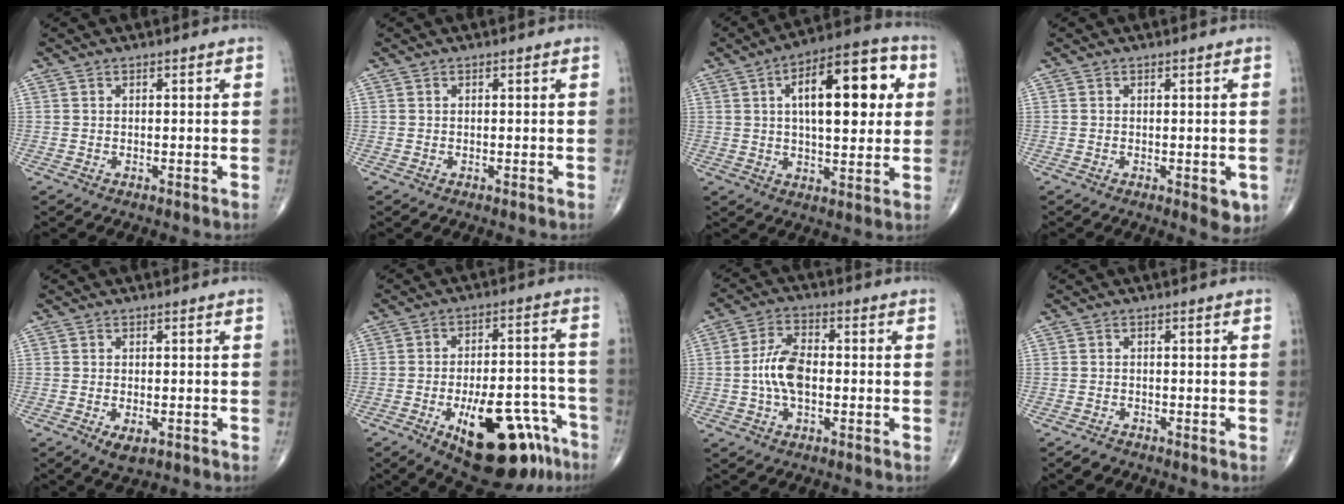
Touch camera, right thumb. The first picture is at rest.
{"total": 0.0}
{"total": 18.5, "force": [4.5, 7.8, 16.2], "torque": [-0.209, 0.012, 0.060]}
{"total": 3.6, "force": [-1.0, 1.7, 3.0], "torque": [-0.019, -0.005, -0.011]}
{"total": 3.2, "force": [-1.4, 1.5, 2.4], "torque": [-0.042, -0.002, -0.018]}
{"total": 21.7, "force": [-11.1, 9.0, 16.3], "torque": [-0.217, 0.058, -0.155]}
{"total": 7.9, "force": [-0.9, 4.2, 6.6], "torque": [-0.134, 0.018, -0.023]}
{"total": 1.8, "force": [-1.5, 0.9, 0.5], "torque": [-0.013, 0.002, -0.025]}